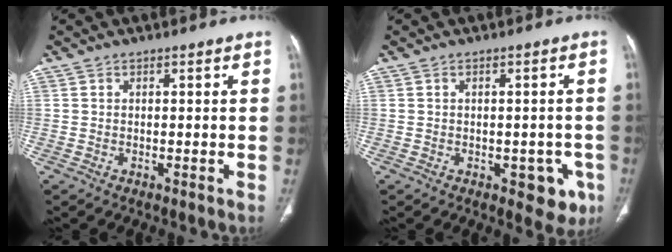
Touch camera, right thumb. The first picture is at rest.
{"total": 5.8, "force": [-2.4, 3.2, 4.1], "torque": [-0.015, 0.002, -0.024]}